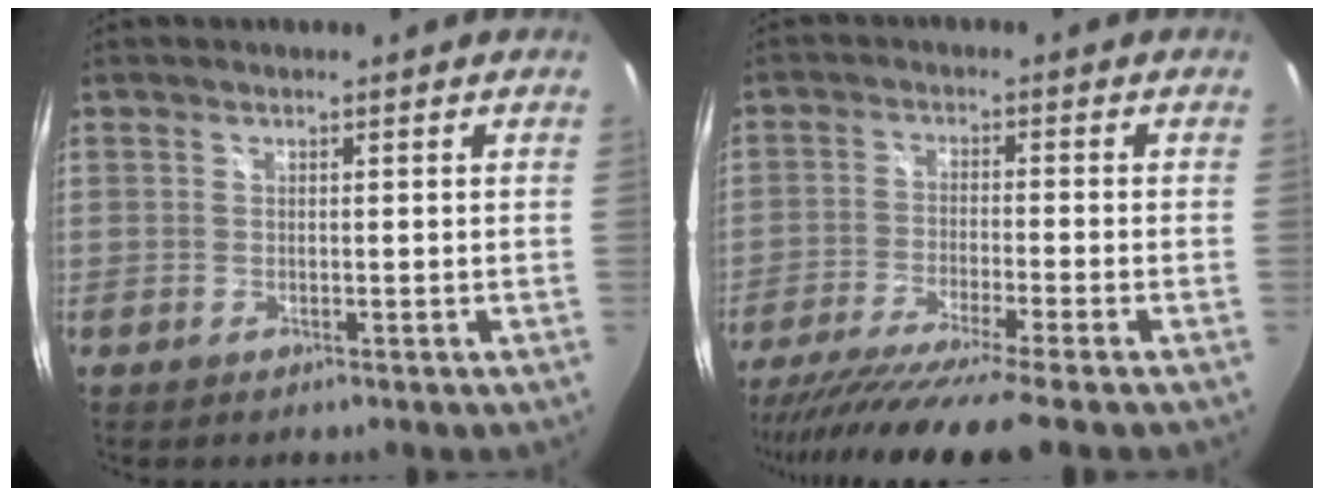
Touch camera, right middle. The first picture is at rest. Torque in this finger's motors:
{"motor_torque": [1.03, -1.11, 0.29, 0.09]}